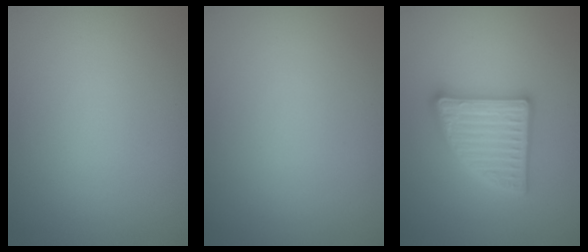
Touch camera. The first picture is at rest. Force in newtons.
{"total": 0.0}
{"total": 4.9, "press": 4.8, "slide": 0.7}